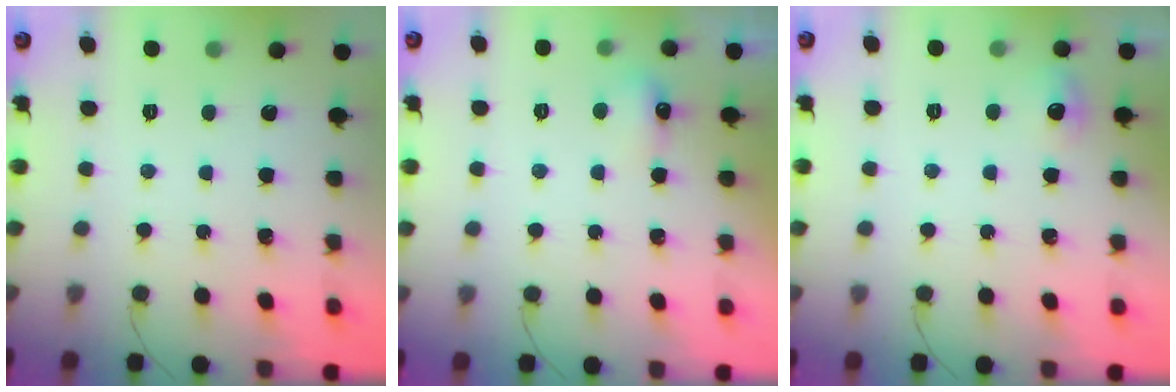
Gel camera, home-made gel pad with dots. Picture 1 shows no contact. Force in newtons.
{"total": 5.2, "press": 5.1, "slide": 0.9}
{"total": 5.3, "press": 5.0, "slide": 1.7}